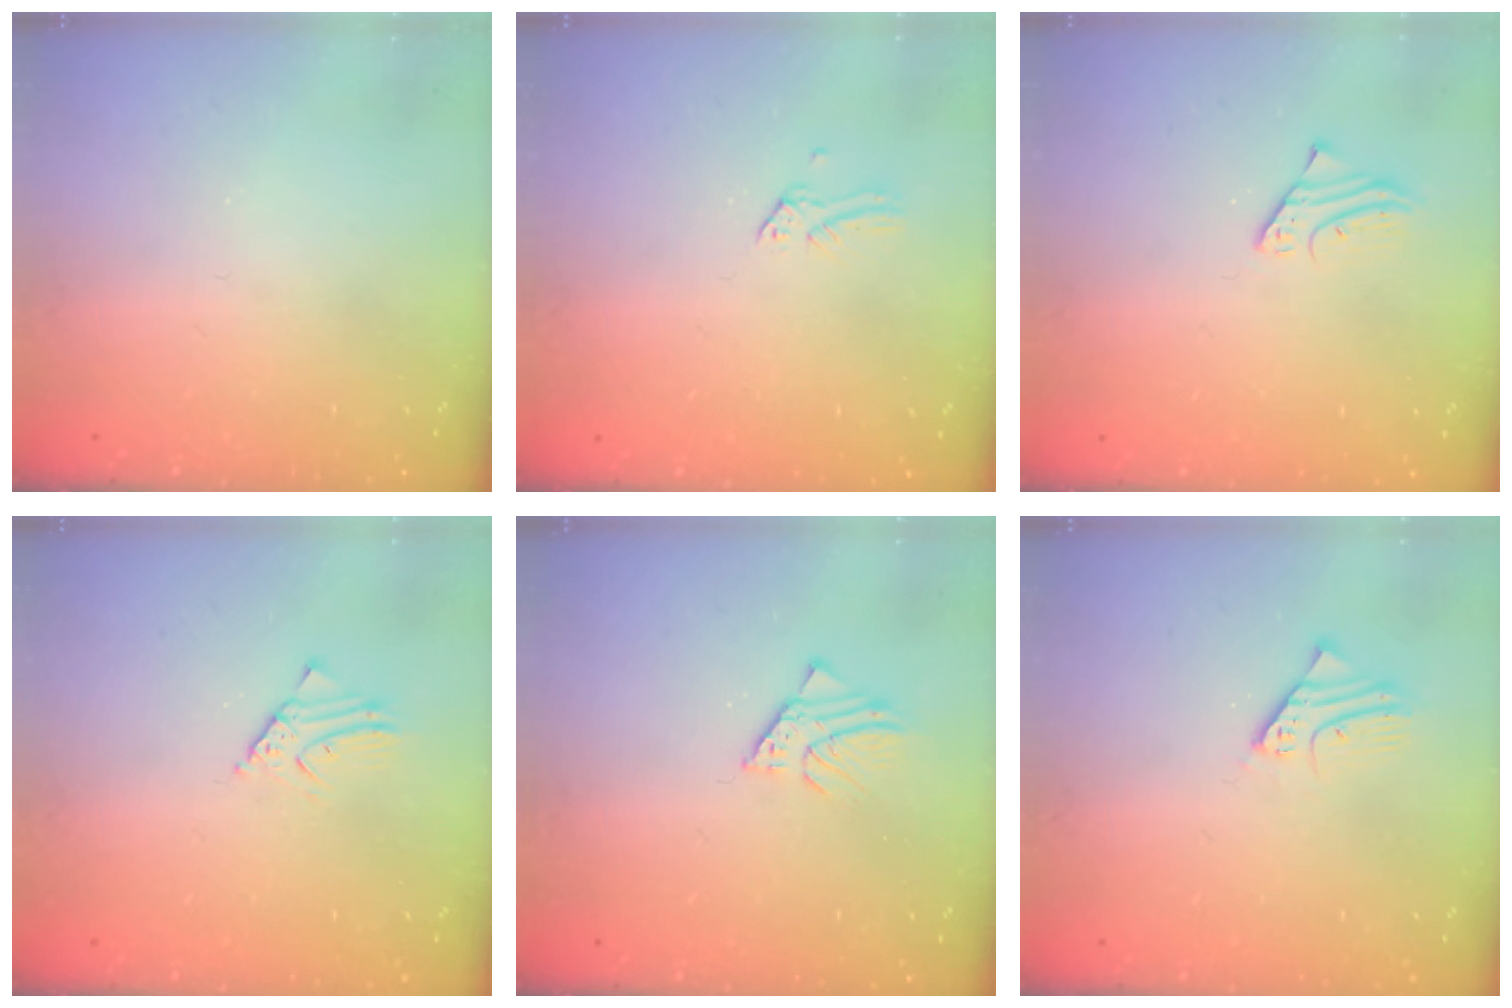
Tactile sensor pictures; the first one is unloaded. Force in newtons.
{"total": 0.0}
{"total": 2.6, "press": 2.6, "slide": 0.2}
{"total": 2.6, "press": 2.6, "slide": 0.2}
{"total": 1.4, "press": 1.4, "slide": 0.0}
{"total": 2.2, "press": 2.2, "slide": 0.2}